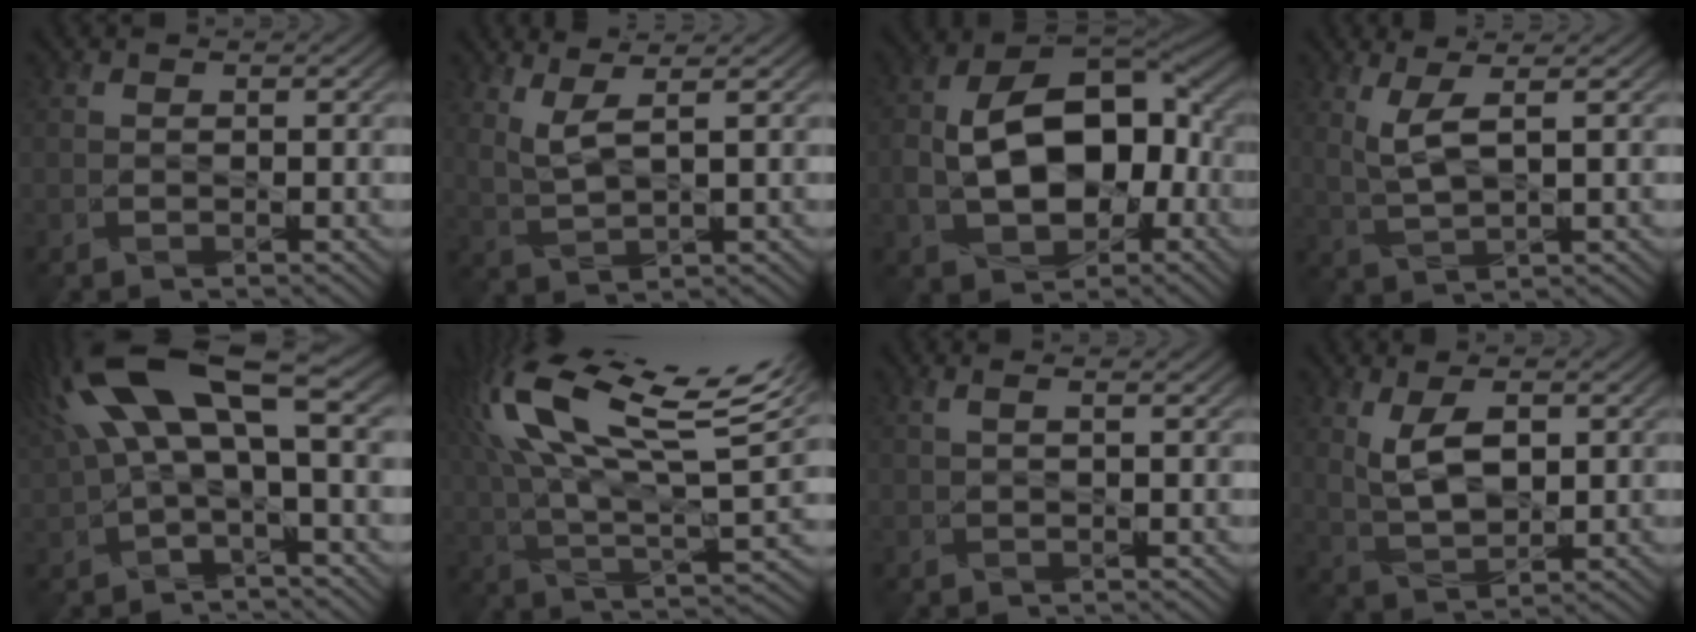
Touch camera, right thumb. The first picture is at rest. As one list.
[{"total": 3.7, "force": [2.1, 0.8, 2.9], "torque": [-0.076, 0.002, 0.053]}, {"total": 13.2, "force": [-1.7, 8.3, 10.1], "torque": [-0.187, 0.002, -0.033]}, {"total": 4.0, "force": [1.7, 0.8, 3.5], "torque": [-0.091, 0.000, 0.042]}, {"total": 14.3, "force": [4.3, 4.9, 12.7], "torque": [-0.283, 0.018, 0.086]}, {"total": 19.4, "force": [7.8, 7.1, 16.3], "torque": [-0.343, 0.039, 0.130]}, {"total": 1.2, "force": [0.3, 0.1, 1.2], "torque": [-0.021, 0.004, 0.000]}, {"total": 5.6, "force": [1.8, 2.7, 4.6], "torque": [-0.107, -0.002, 0.039]}]